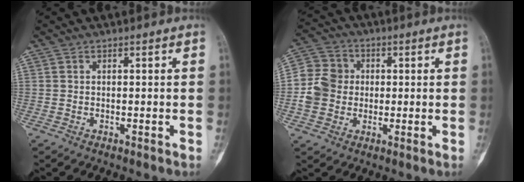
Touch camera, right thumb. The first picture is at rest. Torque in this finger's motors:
{"motor_torque": [0.45, 0.92, 0.15, 0.12, 0.05]}